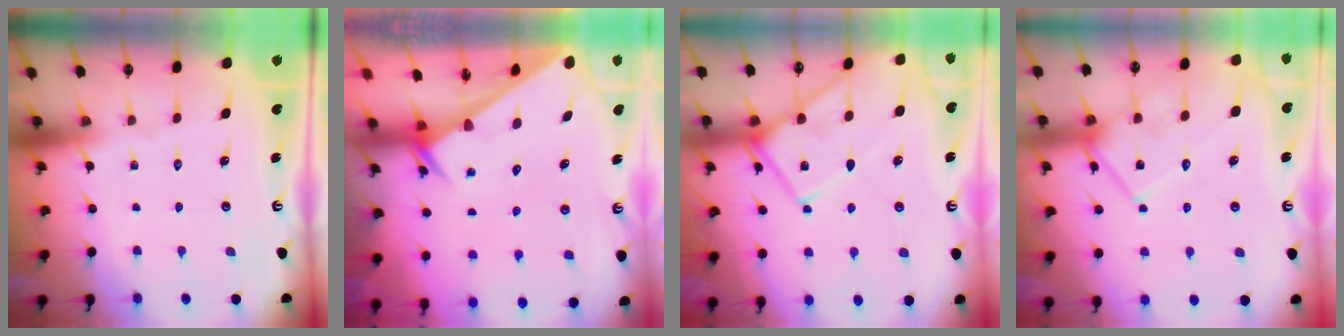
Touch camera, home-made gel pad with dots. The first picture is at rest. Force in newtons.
{"total": 2.1, "press": 2.1, "slide": 0.1}
{"total": 11.1, "press": 11.1, "slide": 1.0}
{"total": 14.2, "press": 14.2, "slide": 1.1}